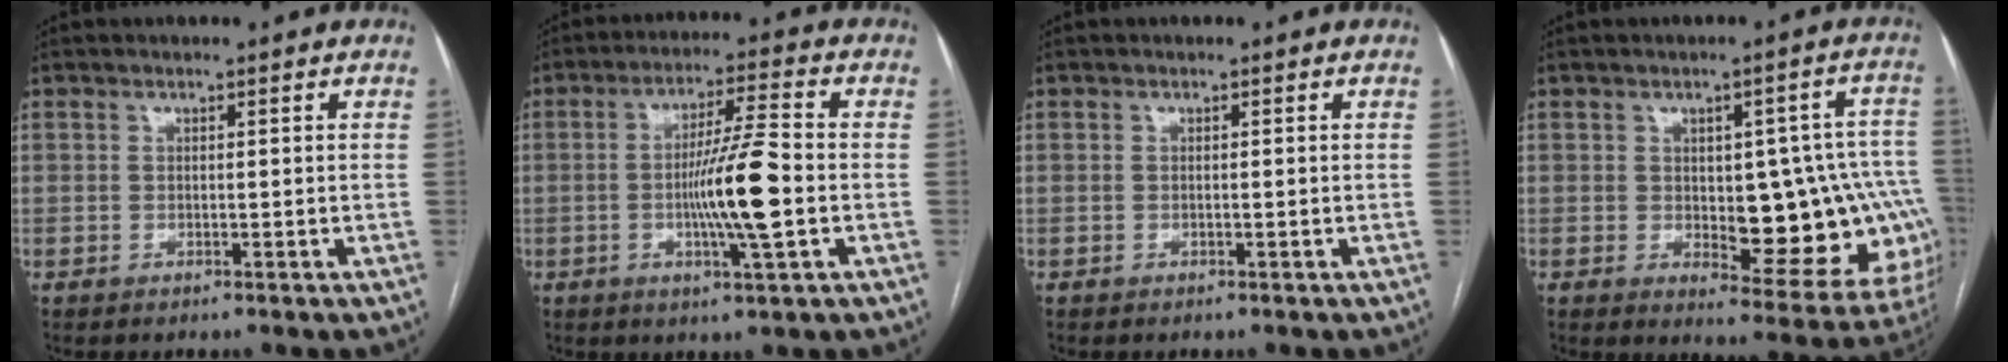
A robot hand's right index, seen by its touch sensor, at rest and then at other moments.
{"total": 10.2, "force": [-1.7, 0.1, 10.1], "torque": [-0.179, -0.005, -0.034]}
{"total": 0.0}
{"total": 16.8, "force": [-1.4, 6.7, 15.4], "torque": [-0.132, 0.025, 0.003]}